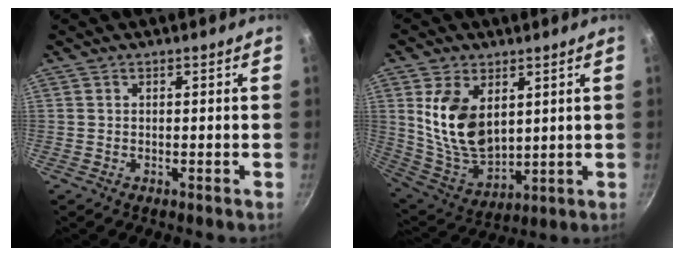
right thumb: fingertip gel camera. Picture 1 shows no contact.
{"total": 14.1, "force": [3.8, 8.7, 10.4], "torque": [-0.178, -0.039, 0.089]}